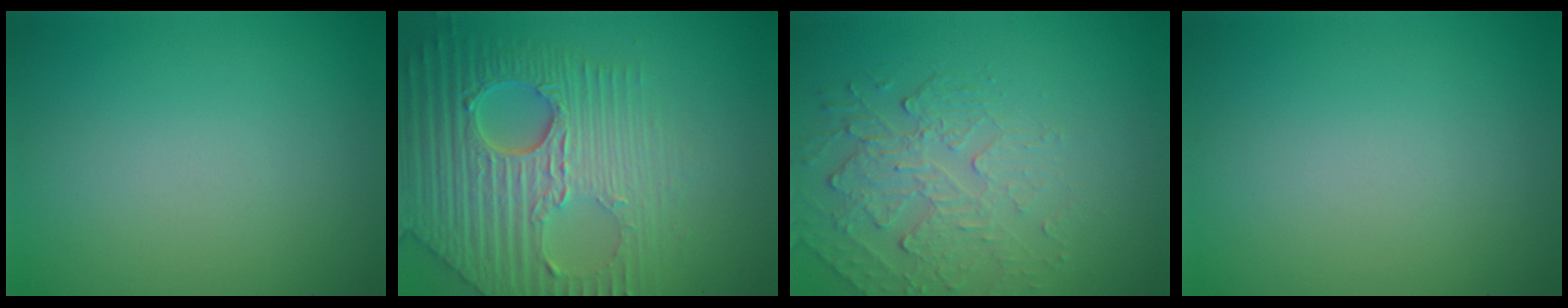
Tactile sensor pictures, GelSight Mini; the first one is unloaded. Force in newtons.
{"total": 8.1, "press": 6.2, "slide": 5.3}
{"total": 2.4, "press": 1.7, "slide": 1.7}
{"total": 0.0}